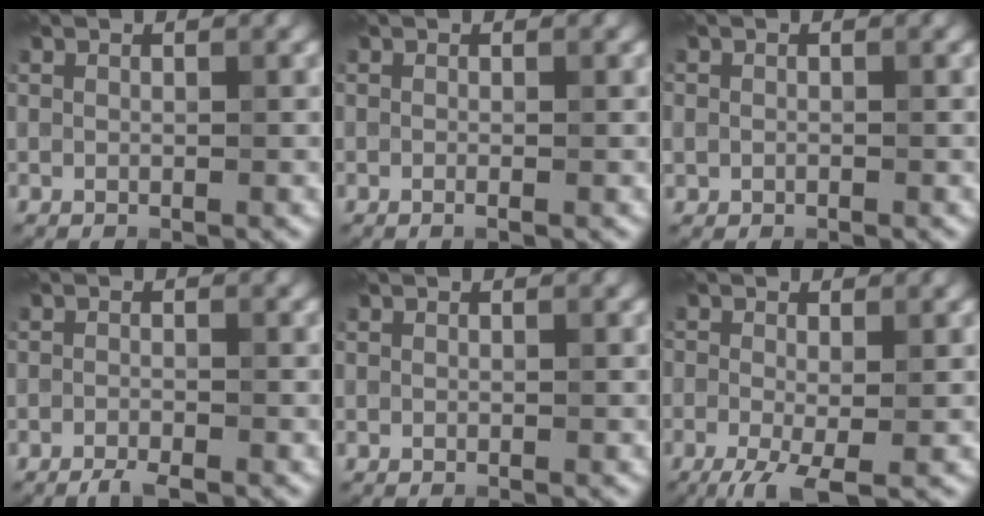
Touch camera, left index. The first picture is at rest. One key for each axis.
{"total": 0.6, "fx": -0.2, "fy": 0.1, "fz": 0.5, "tx": -0.010, "ty": -0.008, "tz": -0.004}
{"total": 1.0, "fx": -0.1, "fy": 0.9, "fz": 0.2, "tx": 0.003, "ty": -0.004, "tz": -0.004}
{"total": 1.7, "fx": -1.4, "fy": 0.3, "fz": 0.9, "tx": -0.019, "ty": -0.003, "tz": -0.029}
{"total": 0.0}
{"total": 4.2, "fx": -1.9, "fy": 1.5, "fz": 3.4, "tx": -0.069, "ty": -0.005, "tz": -0.038}